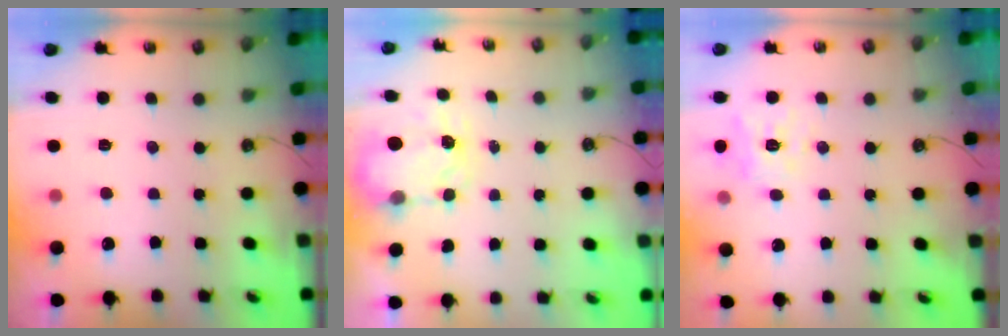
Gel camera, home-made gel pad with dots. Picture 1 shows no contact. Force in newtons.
{"total": 3.8, "press": 3.7, "slide": 0.5}
{"total": 12.1, "press": 12.0, "slide": 1.5}